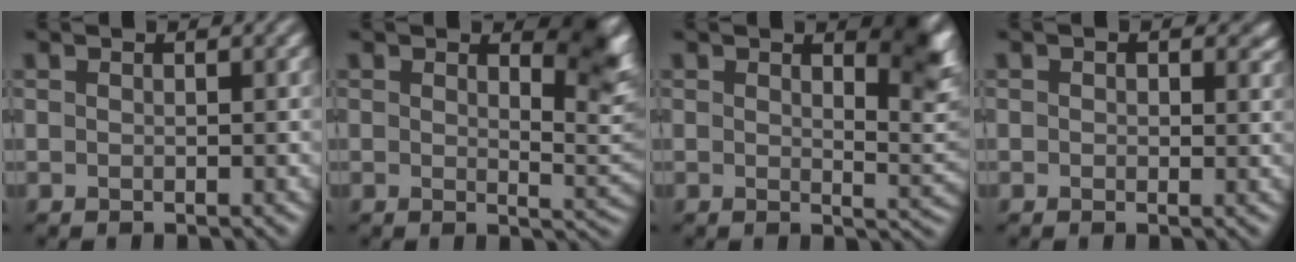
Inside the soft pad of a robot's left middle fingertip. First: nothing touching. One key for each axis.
{"total": 4.6, "fx": 2.3, "fy": 2.0, "fz": 3.4, "tx": -0.032, "ty": -0.009, "tz": 0.034}
{"total": 3.9, "fx": 2.0, "fy": 1.3, "fz": 3.1, "tx": -0.033, "ty": -0.006, "tz": 0.030}
{"total": 1.2, "fx": 0.4, "fy": 1.1, "fz": 0.4, "tx": 0.003, "ty": -0.002, "tz": 0.000}